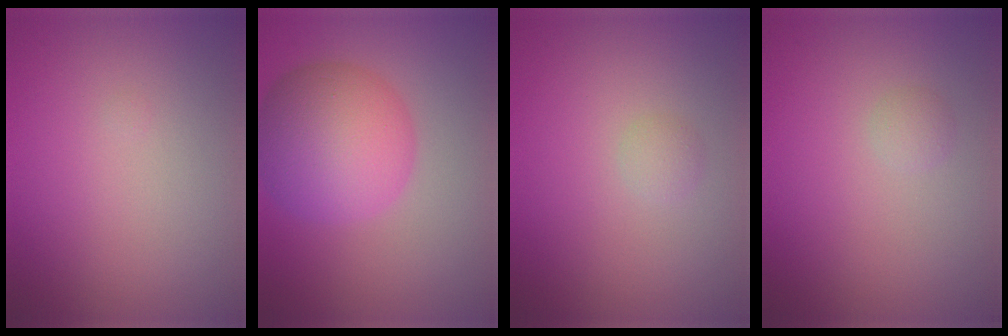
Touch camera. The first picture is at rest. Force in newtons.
{"total": 8.2, "press": 8.2, "slide": 0.2}
{"total": 0.9, "press": 0.9, "slide": 0.0}
{"total": 0.7, "press": 0.7, "slide": 0.0}